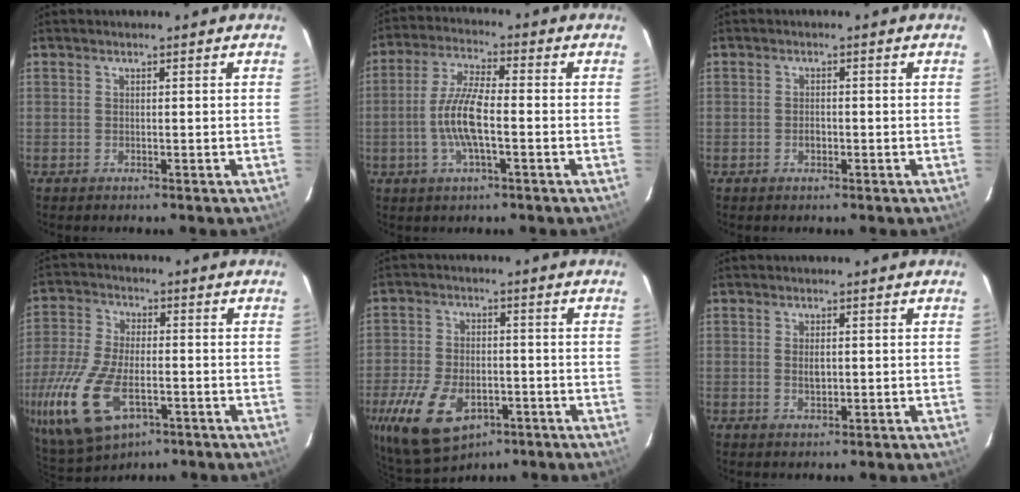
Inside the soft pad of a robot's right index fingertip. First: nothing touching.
{"total": 9.1, "force": [-2.0, 2.3, 8.6], "torque": [-0.177, 0.004, -0.042]}
{"total": 1.4, "force": [-0.4, 1.0, 0.8], "torque": [-0.014, 0.004, -0.007]}
{"total": 19.3, "force": [-7.7, 9.9, 14.7], "torque": [-0.346, -0.037, -0.136]}
{"total": 16.1, "force": [-7.7, 9.5, 10.5], "torque": [-0.246, -0.030, -0.122]}
{"total": 2.2, "force": [0.1, 1.3, 1.9], "torque": [-0.031, 0.001, 0.004]}